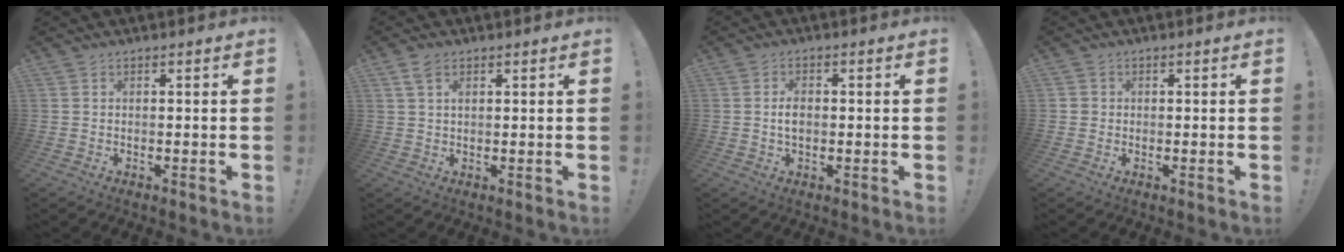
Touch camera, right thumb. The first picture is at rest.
{"total": 2.6, "force": [1.4, 1.5, 1.6], "torque": [-0.022, -0.003, 0.023]}
{"total": 3.3, "force": [-0.1, 2.0, 2.6], "torque": [-0.036, 0.003, -0.005]}
{"total": 1.4, "force": [0.1, 1.4, 0.2], "torque": [0.001, 0.002, 0.002]}